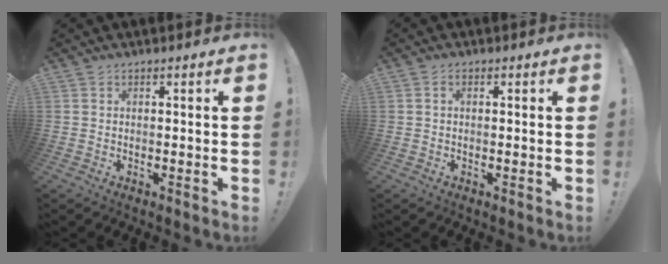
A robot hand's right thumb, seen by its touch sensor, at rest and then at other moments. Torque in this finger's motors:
{"motor_torque": [-0.30, 0.15, -0.03, 0.17, 0.05]}